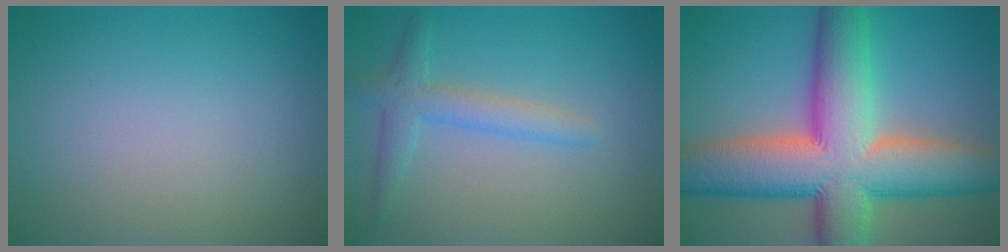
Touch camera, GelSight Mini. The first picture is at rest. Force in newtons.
{"total": 2.8, "press": 2.7, "slide": 0.2}
{"total": 14.4, "press": 14.4, "slide": 0.9}